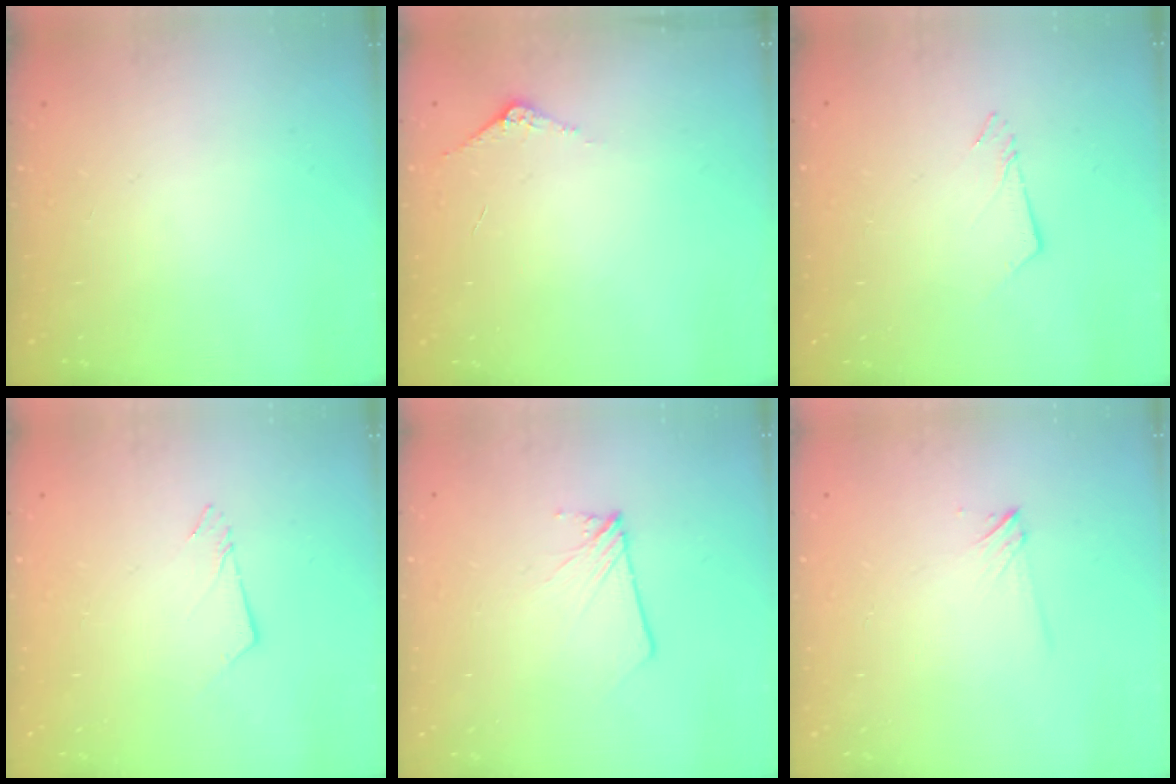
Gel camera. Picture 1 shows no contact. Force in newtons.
{"total": 6.7, "press": 6.7, "slide": 0.7}
{"total": 2.9, "press": 2.9, "slide": 0.2}
{"total": 2.9, "press": 2.9, "slide": 0.2}
{"total": 2.8, "press": 2.8, "slide": 0.4}
{"total": 3.6, "press": 3.6, "slide": 0.4}